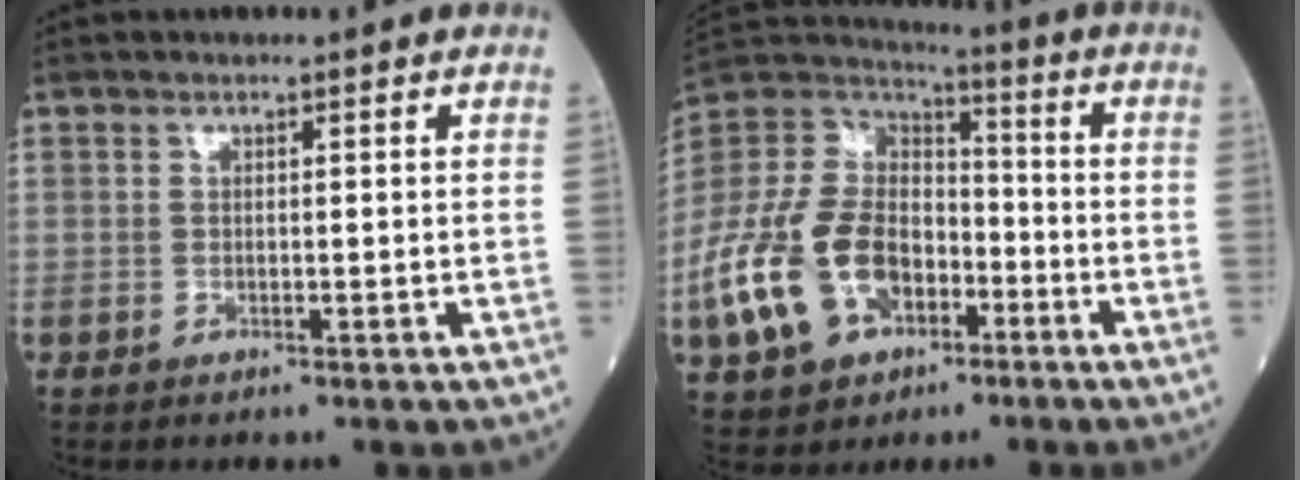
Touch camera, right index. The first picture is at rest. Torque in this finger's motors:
{"motor_torque": [2.14, 0.00, 1.05, 0.17]}